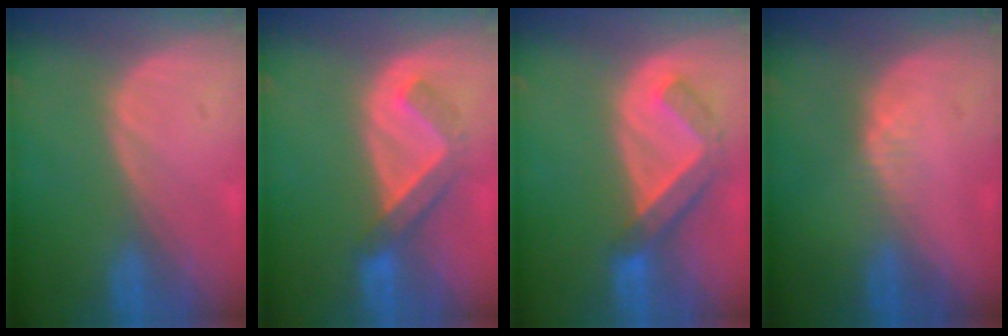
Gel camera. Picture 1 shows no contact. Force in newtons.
{"total": 5.0, "press": 4.9, "slide": 1.0}
{"total": 5.6, "press": 5.6, "slide": 0.3}
{"total": 1.4, "press": 1.2, "slide": 0.7}